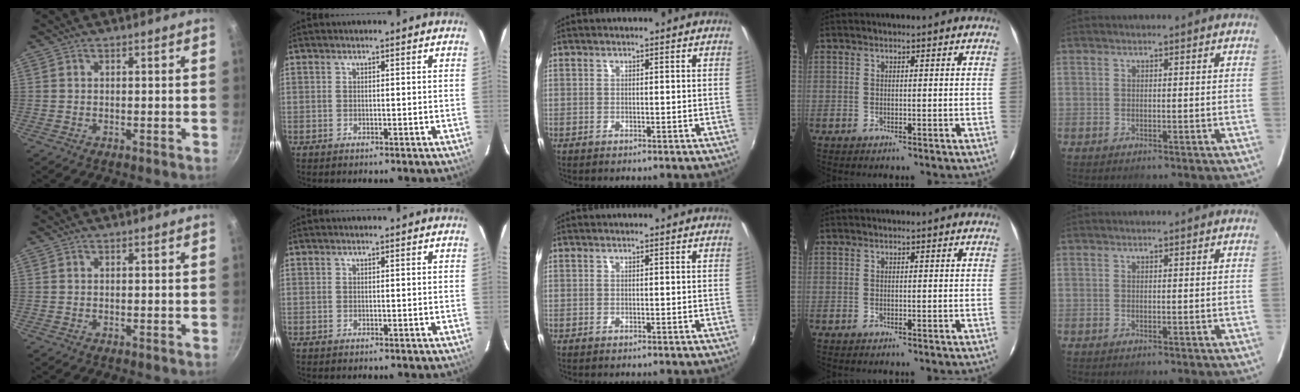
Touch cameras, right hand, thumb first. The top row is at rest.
{}